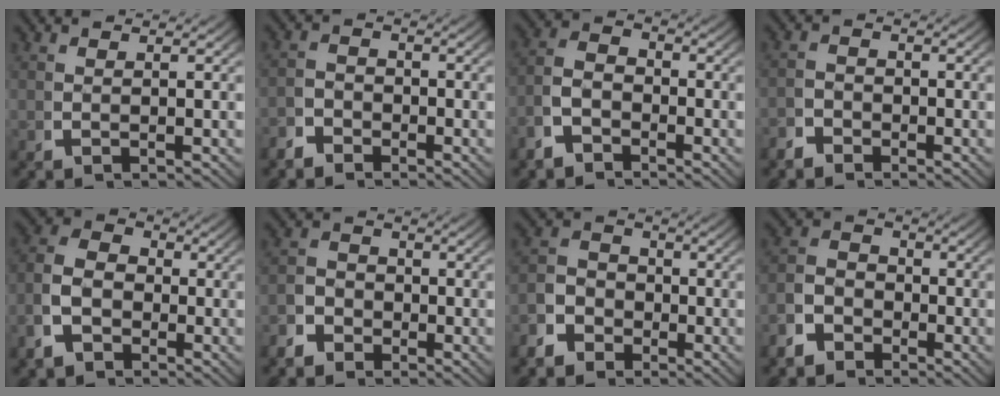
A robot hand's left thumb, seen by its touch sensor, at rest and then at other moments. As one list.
[{"total": 2.4, "force": [-1.9, 1.3, 0.4], "torque": [0.000, -0.013, -0.038]}, {"total": 4.4, "force": [-1.5, 3.2, 2.6], "torque": [-0.052, -0.015, -0.028]}, {"total": 2.0, "force": [-1.7, 1.1, 0.2], "torque": [0.004, -0.010, -0.034]}, {"total": 6.8, "force": [-1.0, 5.4, 3.9], "torque": [-0.076, -0.014, -0.019]}, {"total": 3.3, "force": [-1.8, 2.6, 1.1], "torque": [-0.011, -0.010, -0.035]}, {"total": 5.3, "force": [-1.9, 4.5, 2.2], "torque": [-0.023, -0.007, -0.041]}, {"total": 4.8, "force": [-2.2, 3.8, 2.1], "torque": [-0.027, -0.012, -0.041]}]